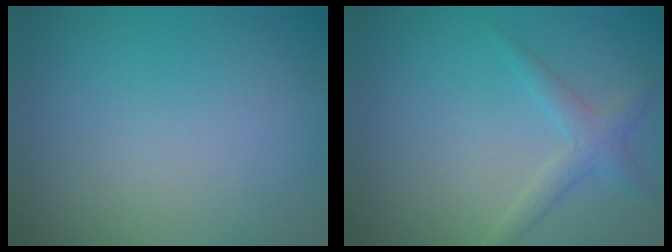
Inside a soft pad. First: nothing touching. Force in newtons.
{"total": 2.0, "press": 2.0, "slide": 0.1}